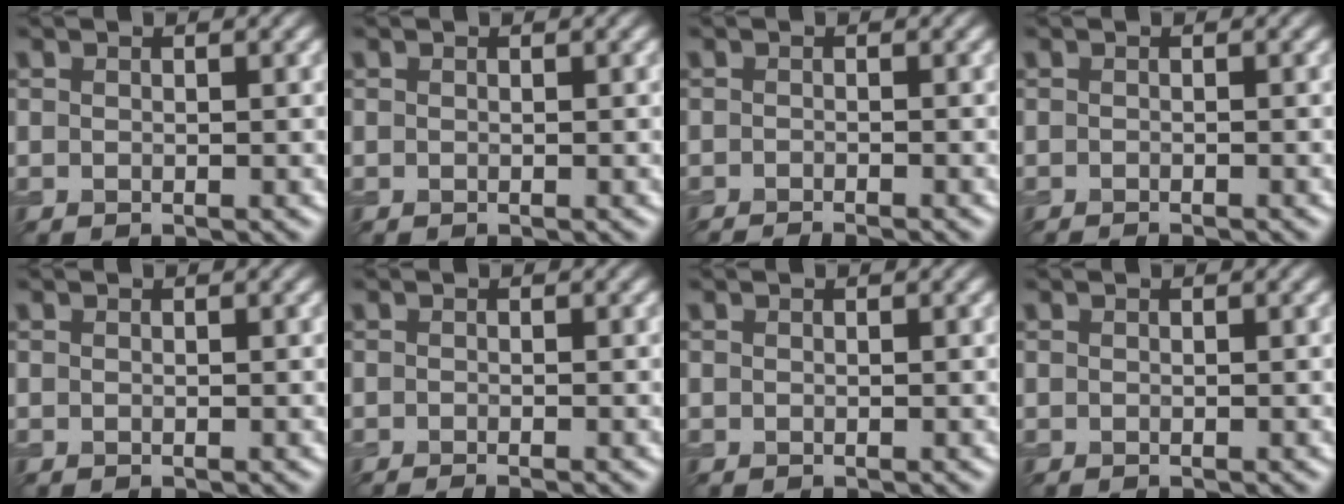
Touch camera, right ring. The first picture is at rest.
{"total": 0.0}
{"total": 2.2, "force": [-1.8, 0.3, 1.1], "torque": [-0.013, -0.005, -0.033]}
{"total": 1.3, "force": [-1.2, 0.2, 0.6], "torque": [0.002, -0.004, -0.018]}
{"total": 0.0}
{"total": 1.5, "force": [-1.0, 0.4, 1.1], "torque": [-0.007, -0.007, -0.017]}
{"total": 0.0}
{"total": 0.0}